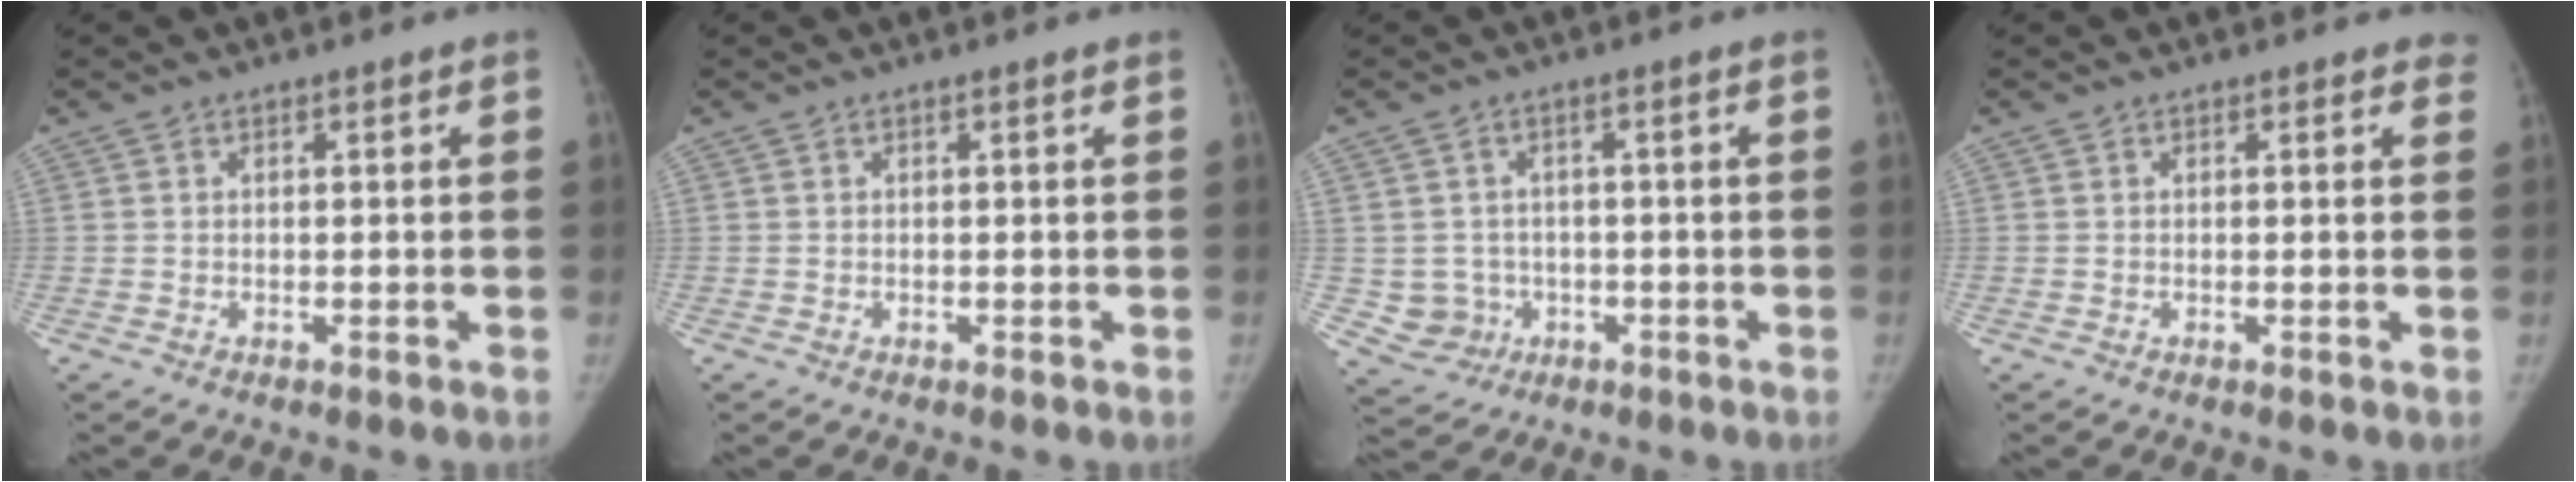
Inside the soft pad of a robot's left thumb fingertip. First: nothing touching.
{"total": 0.0}
{"total": 5.7, "force": [-0.9, 5.5, 0.8], "torque": [0.013, 0.011, -0.005]}
{"total": 1.9, "force": [1.6, 0.9, 0.5], "torque": [0.013, -0.004, 0.003]}